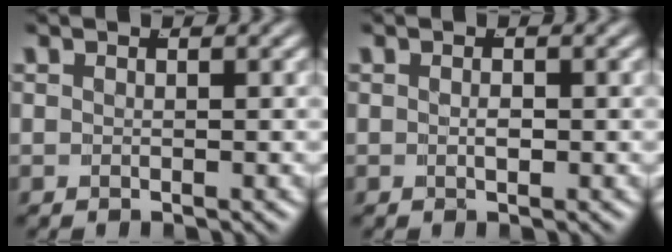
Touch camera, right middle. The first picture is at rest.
{"total": 0.6, "force": [-0.2, 0.0, 0.5], "torque": [-0.015, -0.009, 0.003]}